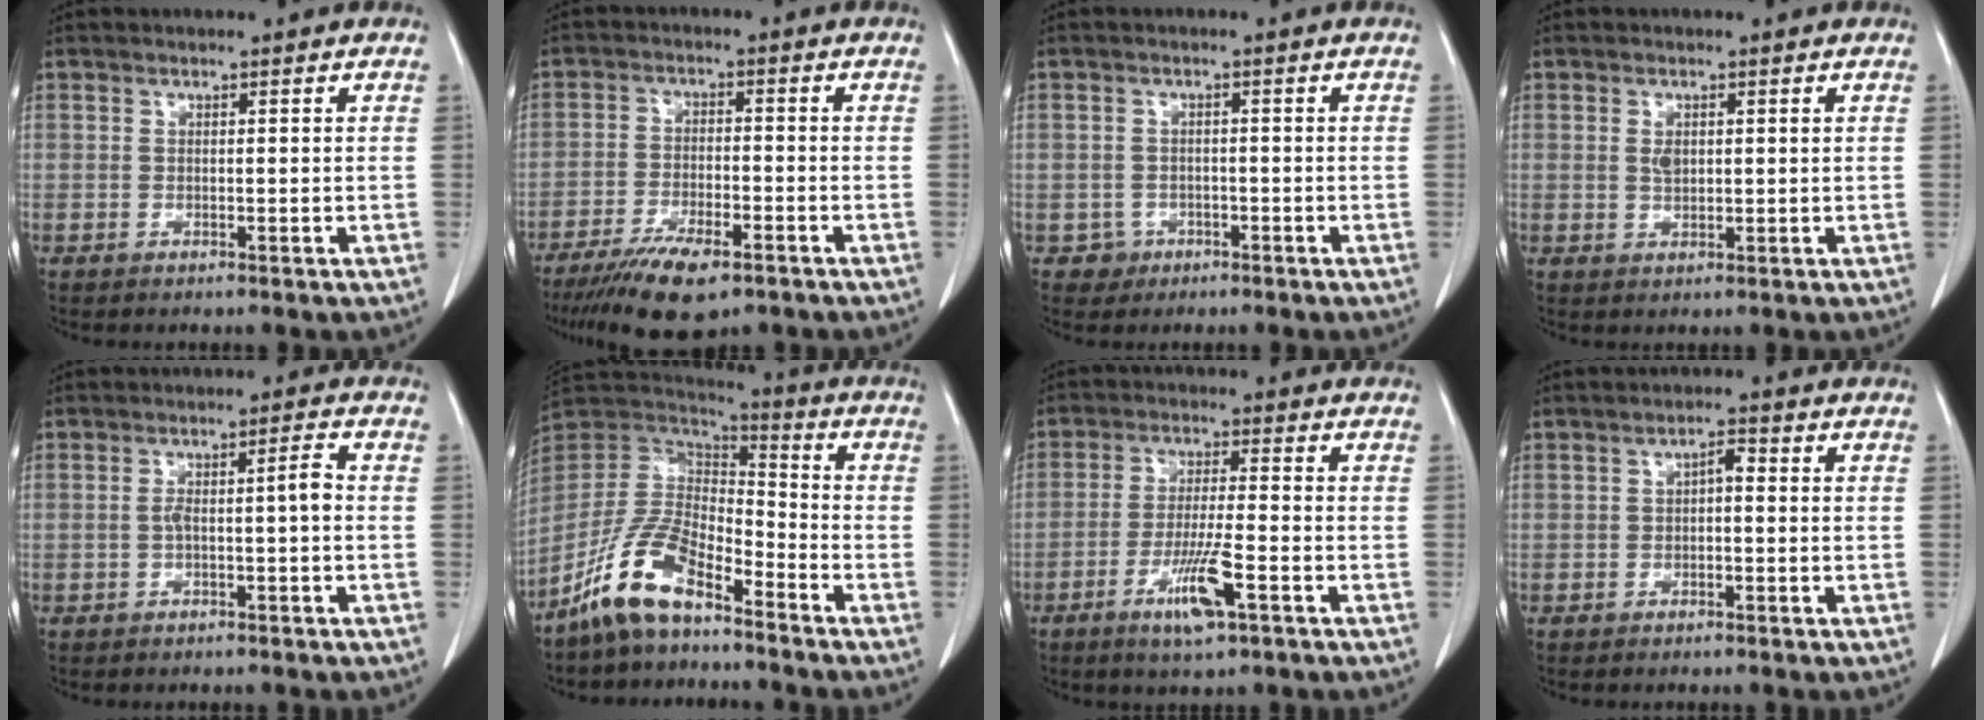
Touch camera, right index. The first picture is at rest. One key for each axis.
{"total": 9.8, "fx": -6.8, "fy": 2.7, "fz": 6.5, "tx": -0.112, "ty": -0.017, "tz": -0.112}
{"total": 2.5, "fx": -1.1, "fy": 2.2, "fz": -0.3, "tx": 0.012, "ty": 0.014, "tz": -0.014}
{"total": 2.1, "fx": 0.5, "fy": 1.1, "fz": 1.8, "tx": -0.033, "ty": 0.001, "tz": 0.011}
{"total": 3.5, "fx": -0.6, "fy": 0.2, "fz": 3.5, "tx": -0.059, "ty": 0.013, "tz": -0.007}
{"total": 12.2, "fx": -8.6, "fy": 4.5, "fz": 7.5, "tx": -0.165, "ty": 0.015, "tz": -0.168}
{"total": 7.6, "fx": -3.8, "fy": 0.5, "fz": 6.6, "tx": -0.127, "ty": -0.012, "tz": -0.065}
{"total": 2.0, "fx": 0.0, "fy": 0.8, "fz": 1.8, "tx": -0.027, "ty": 0.008, "tz": -0.002}